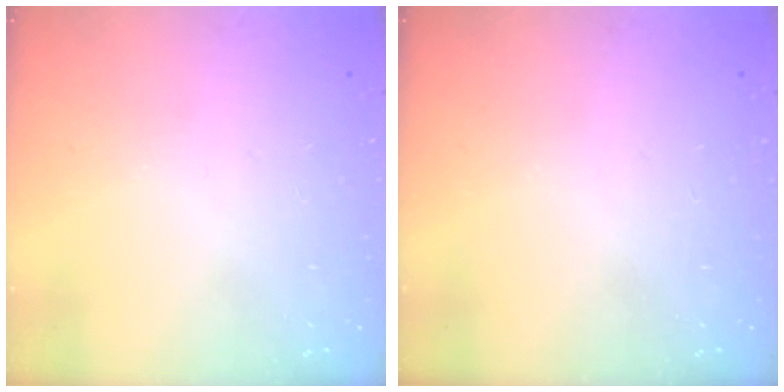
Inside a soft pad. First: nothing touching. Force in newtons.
{"total": 0.0}